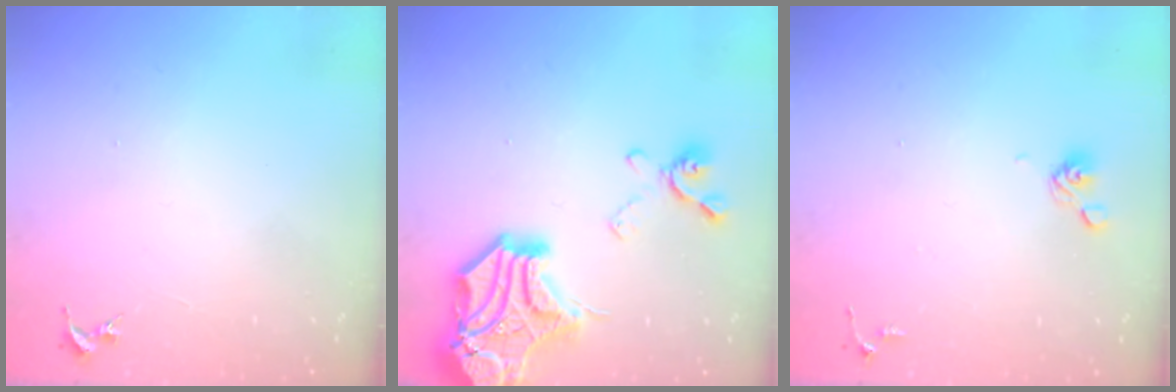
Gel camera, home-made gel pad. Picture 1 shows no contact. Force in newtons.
{"total": 22.5, "press": 22.3, "slide": 2.7}
{"total": 6.3, "press": 6.0, "slide": 2.1}